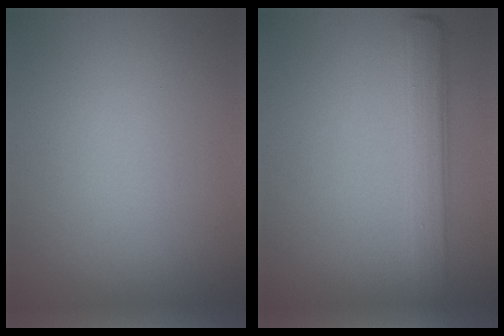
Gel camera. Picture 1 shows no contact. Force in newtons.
{"total": 3.6, "press": 3.6, "slide": 0.3}